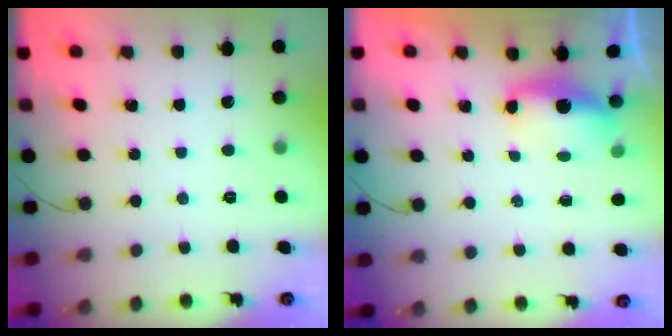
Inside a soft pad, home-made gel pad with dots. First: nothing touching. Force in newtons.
{"total": 5.7, "press": 5.7, "slide": 0.4}